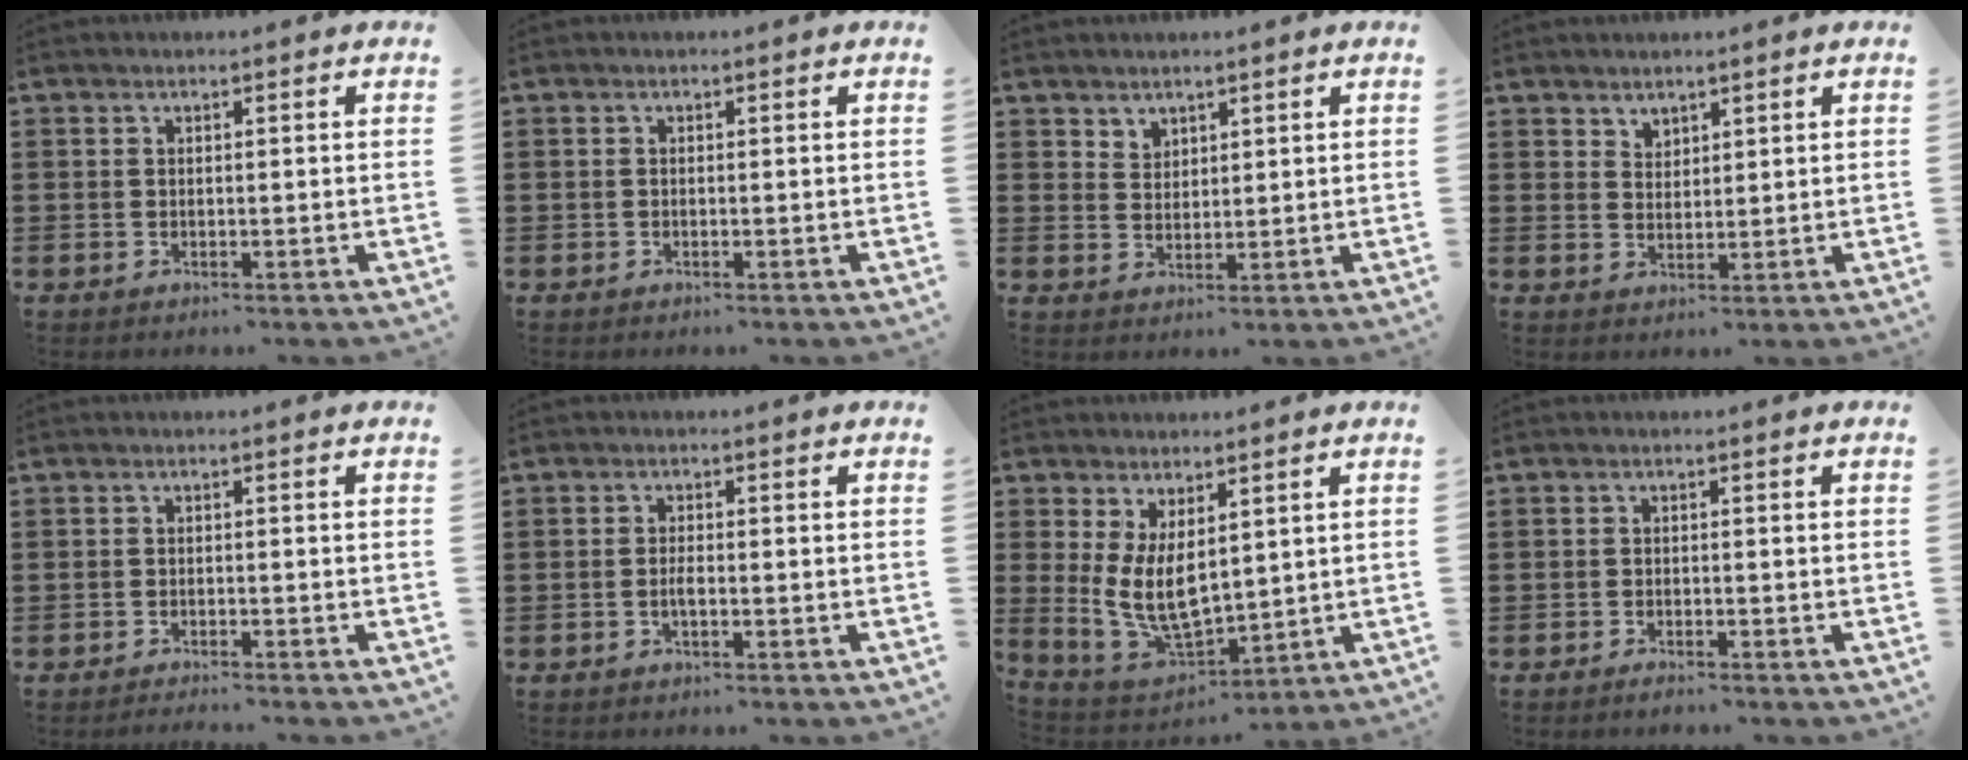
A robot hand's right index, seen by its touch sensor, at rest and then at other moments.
{"total": 0.0}
{"total": 2.7, "force": [2.2, 1.5, 0.0], "torque": [-0.006, 0.004, 0.043]}
{"total": 2.3, "force": [2.0, 1.2, -0.1], "torque": [-0.003, 0.004, 0.040]}
{"total": 1.2, "force": [-1.2, -0.2, 0.1], "torque": [-0.003, 0.002, -0.023]}
{"total": 1.5, "force": [-0.4, 0.4, 1.4], "torque": [-0.027, 0.000, -0.007]}
{"total": 8.2, "force": [1.6, 4.3, 6.8], "torque": [-0.148, -0.014, 0.030]}
{"total": 0.9, "force": [-0.9, 0.1, 0.3], "torque": [-0.008, -0.003, -0.017]}